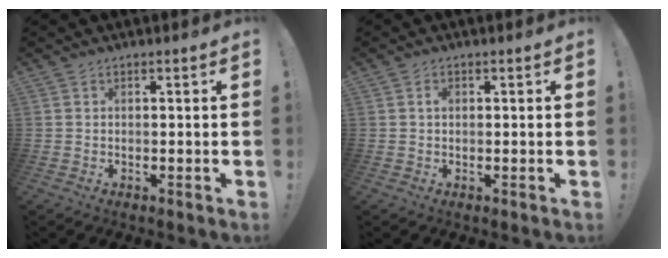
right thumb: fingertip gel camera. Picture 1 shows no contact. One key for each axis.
{"total": 0.8, "fx": 0.2, "fy": 0.6, "fz": 0.6, "tx": -0.004, "ty": 0.000, "tz": 0.001}